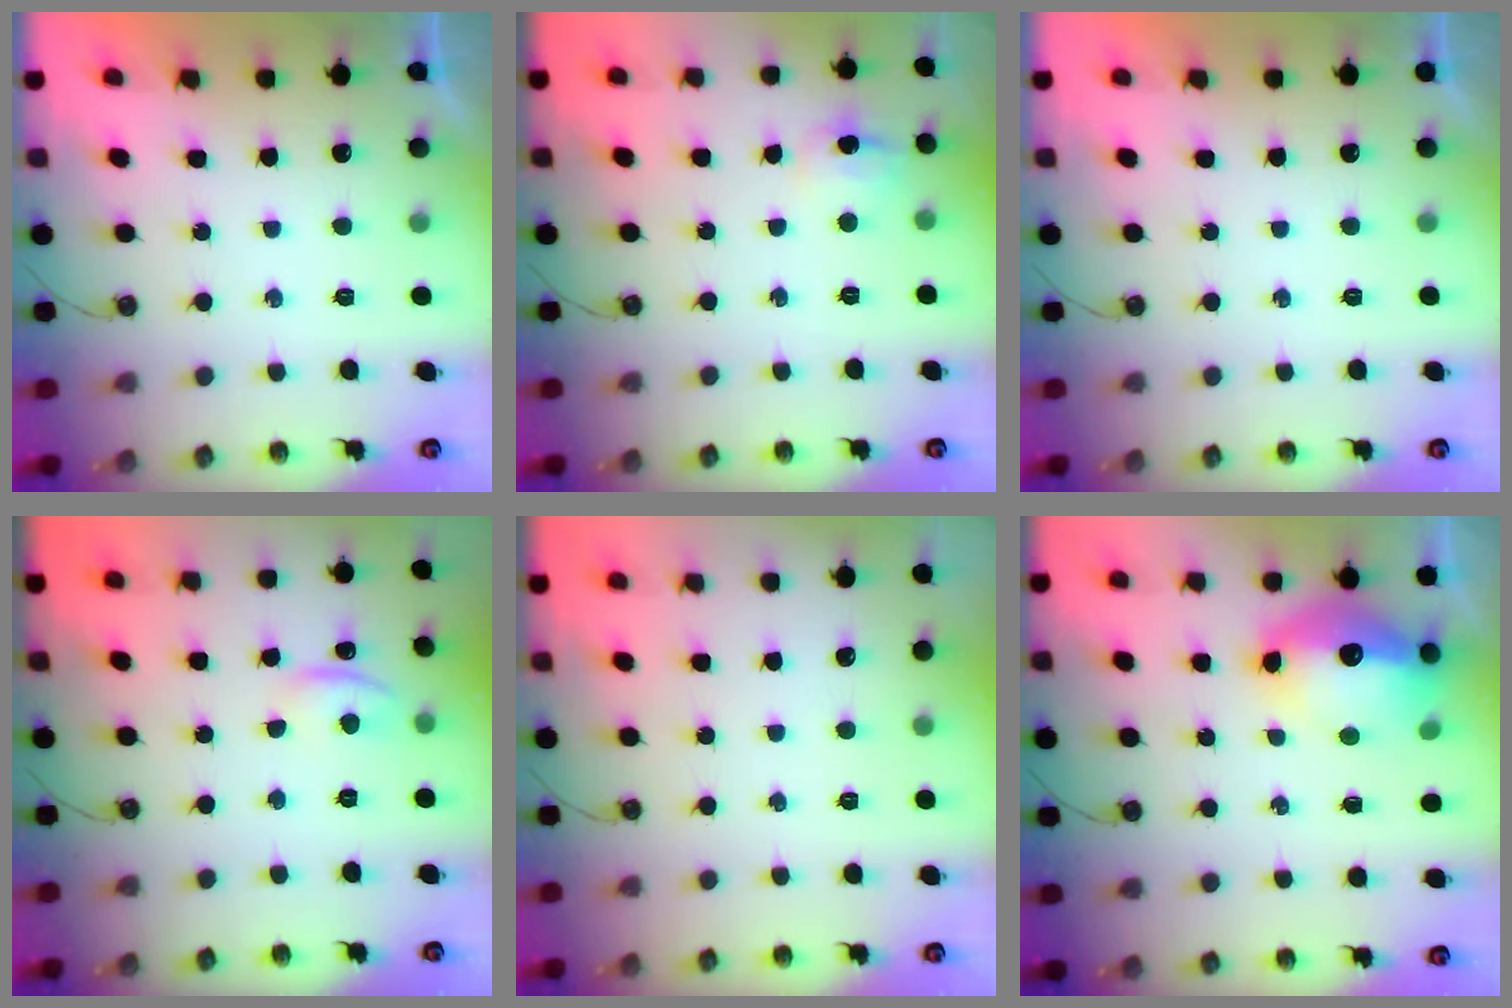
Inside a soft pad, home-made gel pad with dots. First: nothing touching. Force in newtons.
{"total": 6.8, "press": 6.7, "slide": 0.8}
{"total": 0.0}
{"total": 3.8, "press": 3.8, "slide": 0.4}
{"total": 0.0}
{"total": 14.5, "press": 14.4, "slide": 1.4}